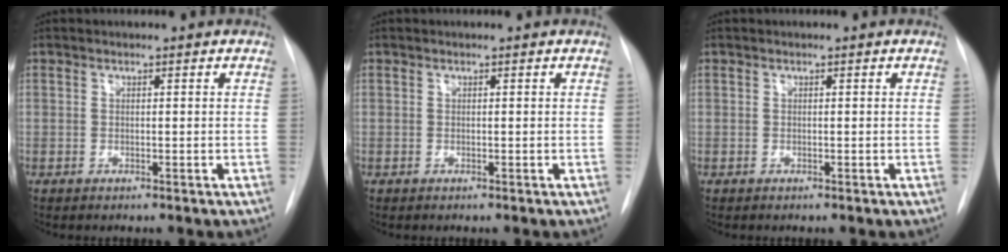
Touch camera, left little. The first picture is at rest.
{"total": 0.0}
{"total": 0.0}